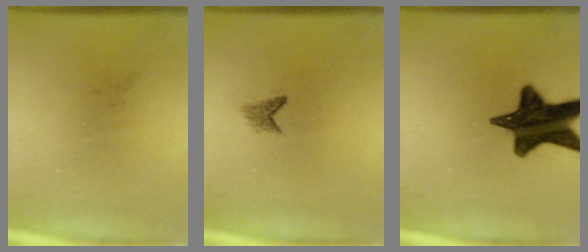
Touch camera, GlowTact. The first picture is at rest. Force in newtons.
{"total": 1.2}
{"total": 15.6}